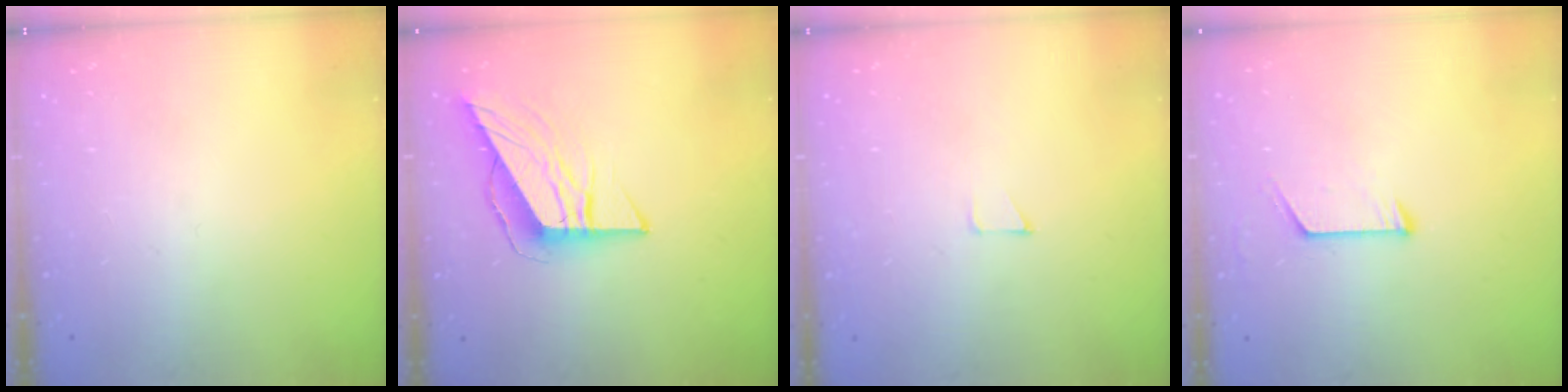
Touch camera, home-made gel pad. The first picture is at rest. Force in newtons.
{"total": 8.7, "press": 8.7, "slide": 0.3}
{"total": 2.6, "press": 2.6, "slide": 0.2}
{"total": 6.3, "press": 6.3, "slide": 0.5}